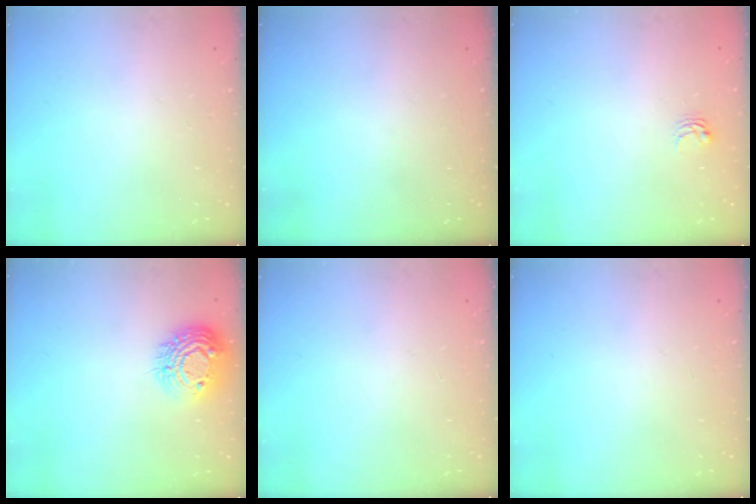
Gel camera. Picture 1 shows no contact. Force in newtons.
{"total": 0.0}
{"total": 3.3, "press": 3.3, "slide": 0.2}
{"total": 13.0, "press": 13.0, "slide": 1.0}
{"total": 0.0}
{"total": 0.0}